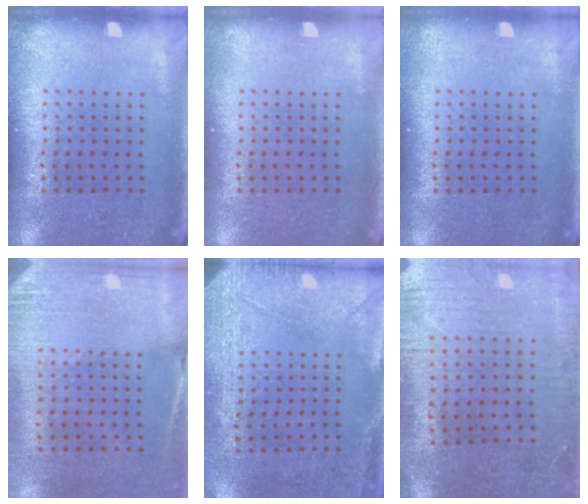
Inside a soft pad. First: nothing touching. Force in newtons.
{"total": 0.0}
{"total": 0.0}
{"total": 2.6, "press": 2.3, "slide": 1.1}
{"total": 3.0, "press": 2.3, "slide": 1.8}
{"total": 0.6, "press": 0.4, "slide": 0.4}